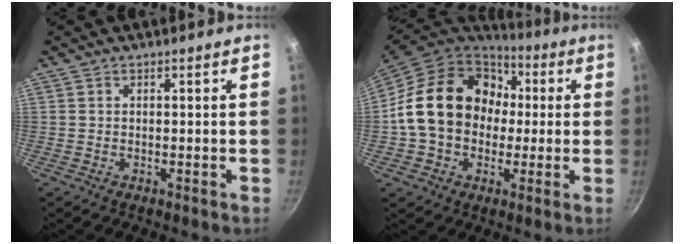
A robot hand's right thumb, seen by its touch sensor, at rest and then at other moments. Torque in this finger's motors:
{"motor_torque": [-0.63, 1.91, 1.78, -0.21, 0.62]}